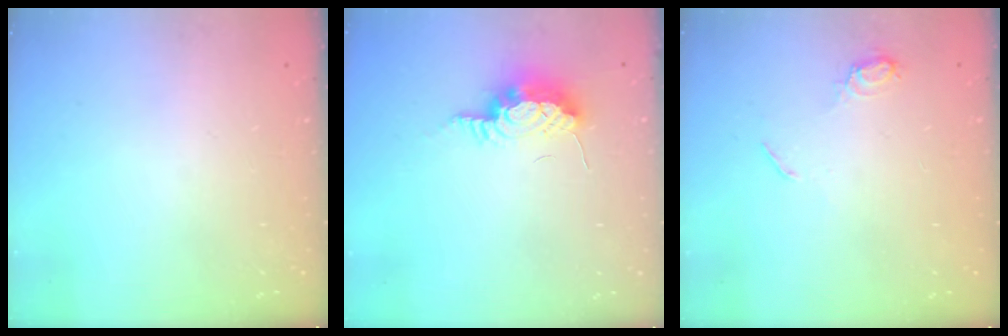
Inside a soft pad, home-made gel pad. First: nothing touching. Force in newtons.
{"total": 8.7, "press": 8.5, "slide": 1.7}
{"total": 6.0, "press": 6.0, "slide": 0.7}